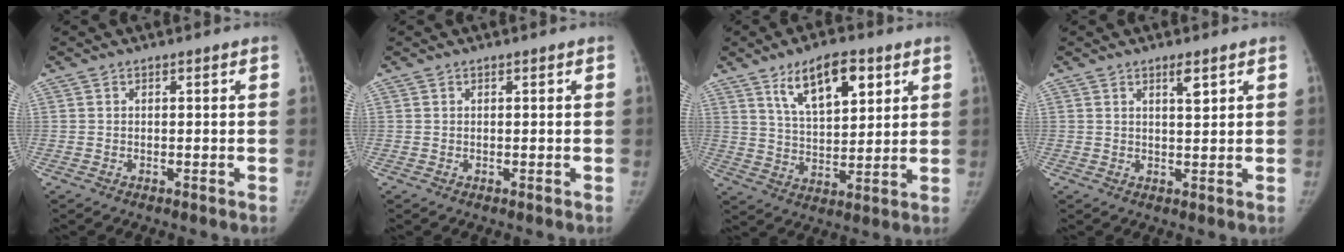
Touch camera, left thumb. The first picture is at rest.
{"total": 0.0}
{"total": 12.2, "force": [6.3, 5.4, 8.9], "torque": [-0.122, -0.029, 0.113]}
{"total": 2.5, "force": [1.5, 0.5, 2.0], "torque": [-0.029, -0.011, 0.026]}